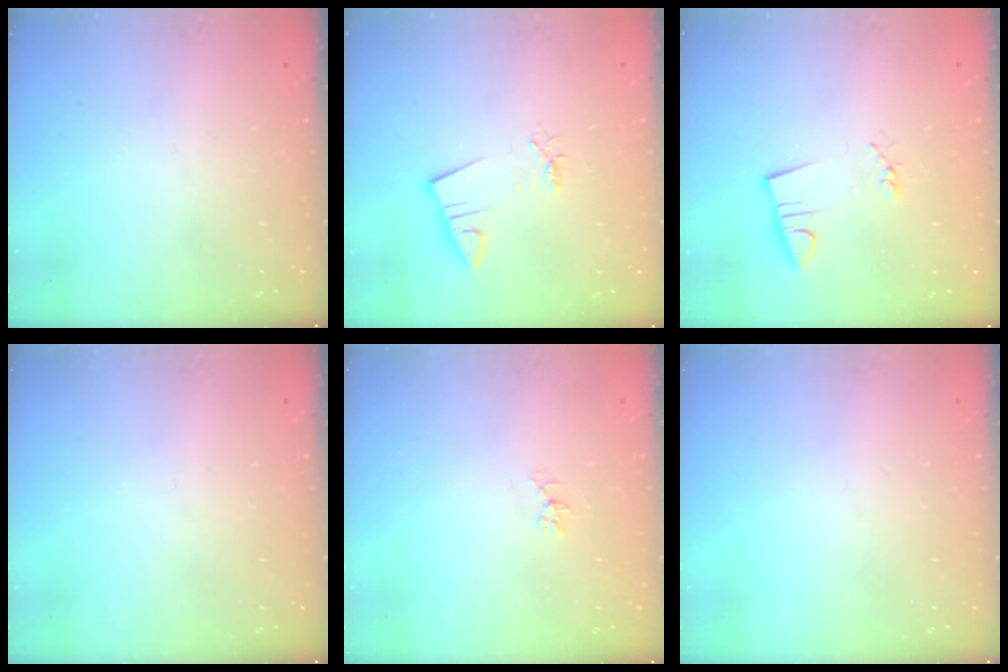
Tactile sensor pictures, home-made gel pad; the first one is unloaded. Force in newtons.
{"total": 2.4, "press": 2.4, "slide": 0.3}
{"total": 3.1, "press": 1.8, "slide": 2.6}
{"total": 0.0}
{"total": 4.3, "press": 4.3, "slide": 0.3}
{"total": 0.0}